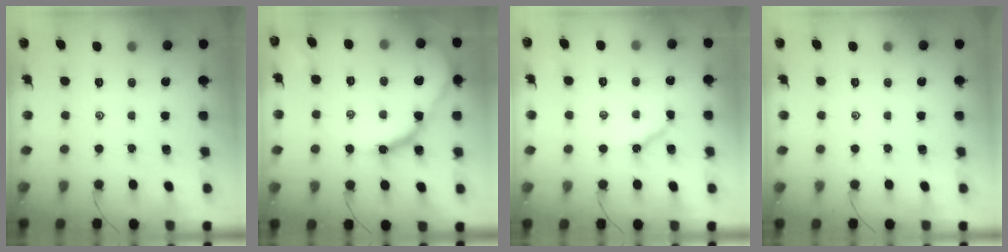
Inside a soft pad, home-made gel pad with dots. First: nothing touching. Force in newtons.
{"total": 13.7, "press": 13.6, "slide": 0.5}
{"total": 6.8, "press": 6.8, "slide": 0.6}
{"total": 0.0}